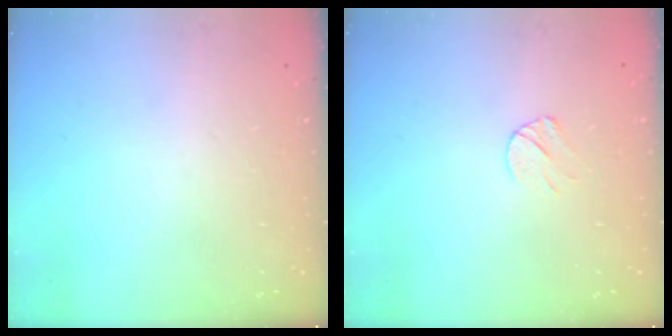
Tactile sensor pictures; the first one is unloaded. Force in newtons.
{"total": 5.6, "press": 5.5, "slide": 0.7}